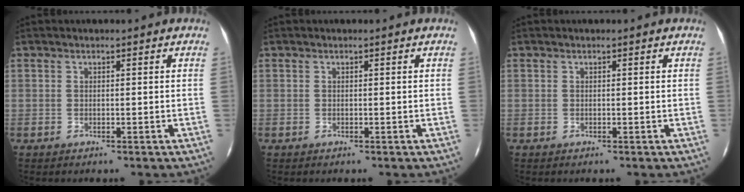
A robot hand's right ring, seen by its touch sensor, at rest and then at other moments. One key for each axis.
{"total": 0.0}
{"total": 0.0}